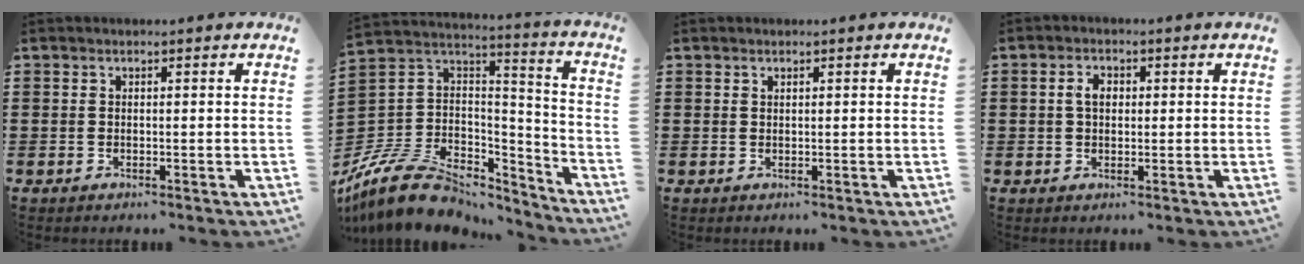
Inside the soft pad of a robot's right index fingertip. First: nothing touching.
{"total": 11.5, "force": [-7.8, 6.5, 5.3], "torque": [-0.124, 0.022, -0.146]}
{"total": 0.5, "force": [0.4, 0.3, 0.2], "torque": [-0.004, 0.001, 0.007]}
{"total": 2.9, "force": [0.4, 1.7, 2.3], "torque": [-0.047, 0.010, 0.005]}